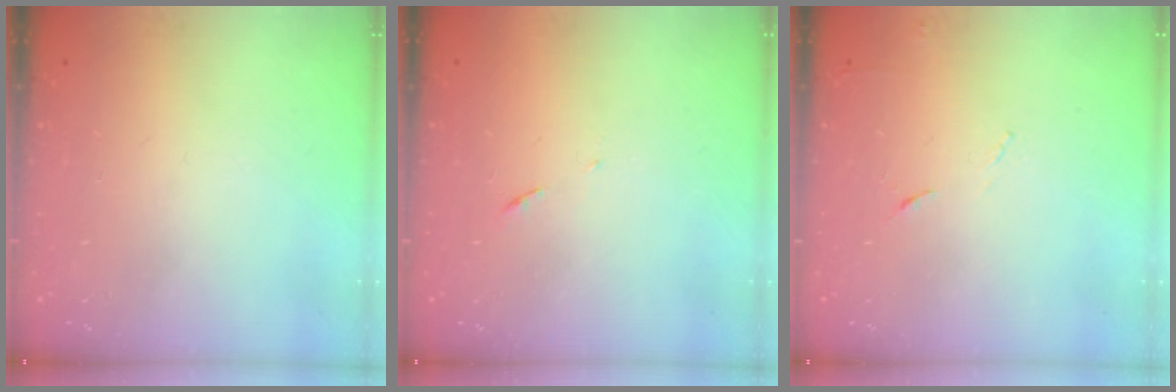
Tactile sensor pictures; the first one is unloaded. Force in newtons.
{"total": 5.6, "press": 5.6, "slide": 0.4}
{"total": 4.8, "press": 4.7, "slide": 0.8}